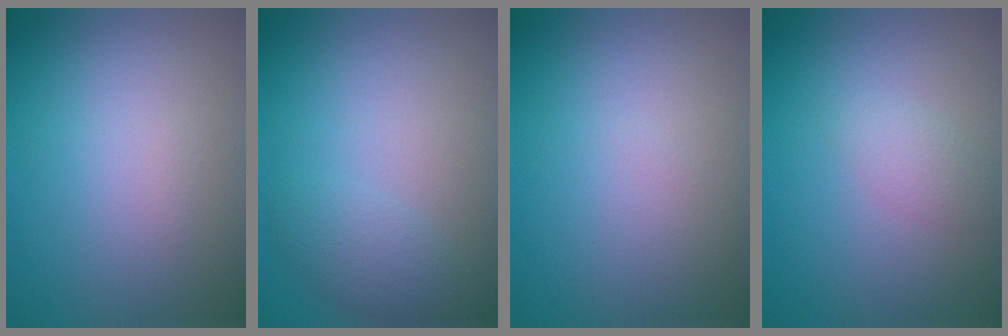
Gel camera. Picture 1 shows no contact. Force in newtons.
{"total": 2.3, "press": 2.3, "slide": 0.1}
{"total": 0.0}
{"total": 1.4, "press": 1.4, "slide": 0.1}